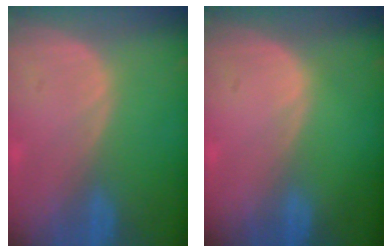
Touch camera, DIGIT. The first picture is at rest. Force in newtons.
{"total": 0.0}